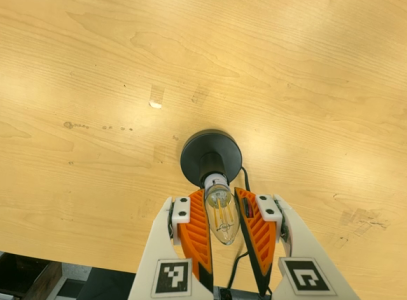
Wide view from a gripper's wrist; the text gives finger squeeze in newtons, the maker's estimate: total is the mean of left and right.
{"total": 12.1, "left": 11.5, "right": 12.7}